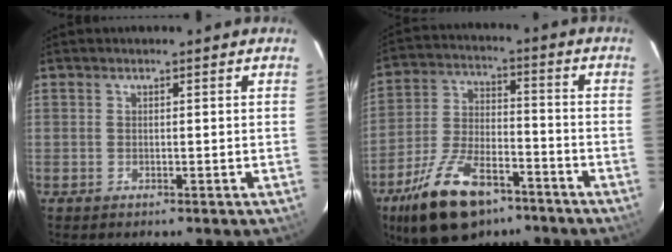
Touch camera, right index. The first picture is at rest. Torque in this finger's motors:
{"motor_torque": [1.39, -0.75, 0.62, 0.16]}